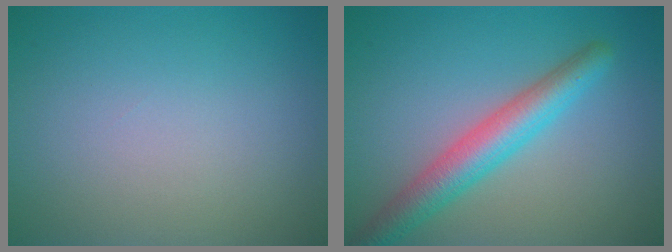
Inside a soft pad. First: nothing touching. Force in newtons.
{"total": 4.8, "press": 4.8, "slide": 0.1}